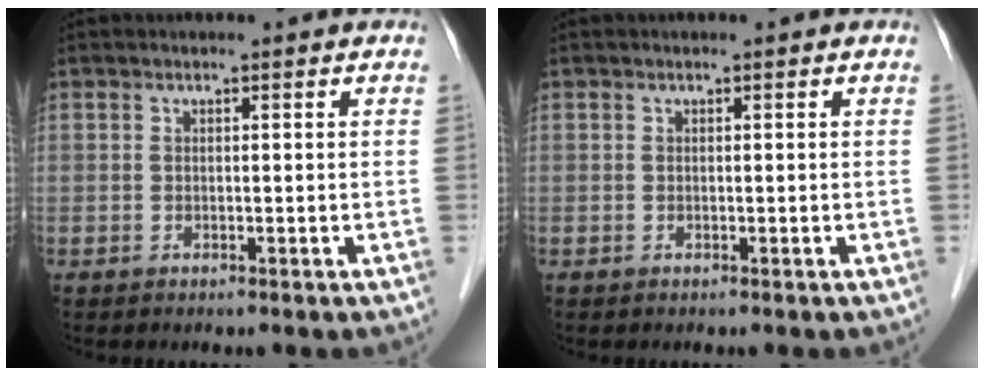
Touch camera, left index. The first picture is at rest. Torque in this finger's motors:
{"motor_torque": [0.00, 0.00, 0.00, 0.00]}